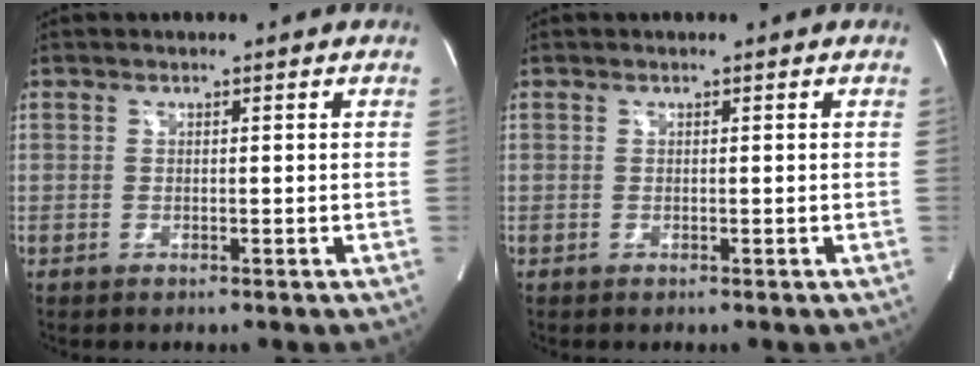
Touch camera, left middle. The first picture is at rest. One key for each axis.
{"total": 0.0}